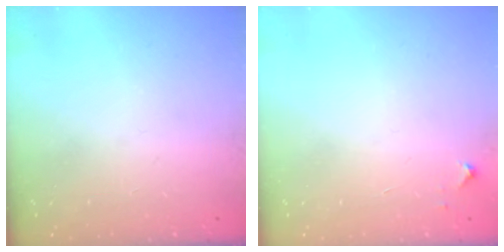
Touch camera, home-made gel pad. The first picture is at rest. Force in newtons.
{"total": 3.3, "press": 3.2, "slide": 0.4}